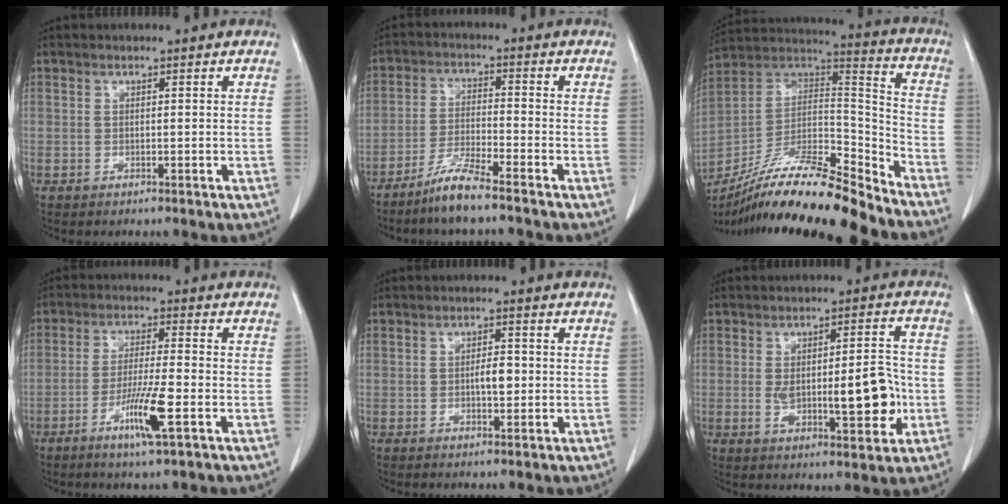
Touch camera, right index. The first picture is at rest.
{"total": 6.1, "force": [-4.9, -0.4, 3.6], "torque": [-0.074, -0.019, -0.102]}
{"total": 21.3, "force": [-18.1, 1.6, 11.2], "torque": [-0.206, 0.016, -0.324]}
{"total": 7.7, "force": [-3.4, -0.1, 6.9], "torque": [-0.132, -0.015, -0.063]}
{"total": 2.8, "force": [-0.3, 1.0, 2.7], "torque": [-0.044, 0.002, -0.002]}
{"total": 11.6, "force": [-1.6, 3.5, 11.0], "torque": [-0.164, 0.012, -0.013]}